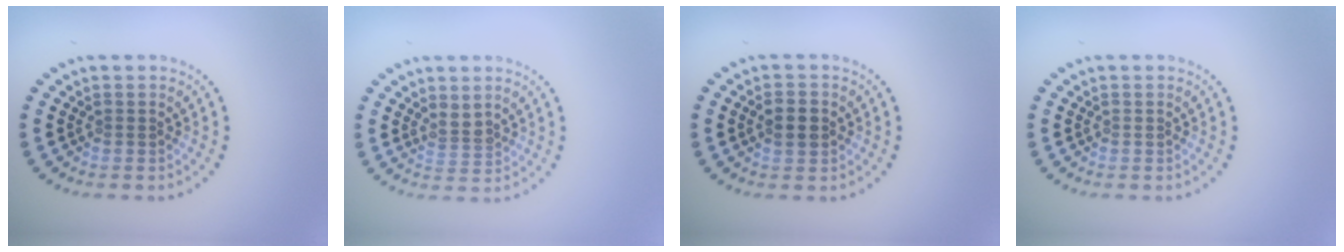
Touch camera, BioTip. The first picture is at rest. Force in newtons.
{"total": 1.8, "press": 1.4, "slide": 1.2}
{"total": 2.5, "press": 2.5, "slide": 0.2}
{"total": 0.0}